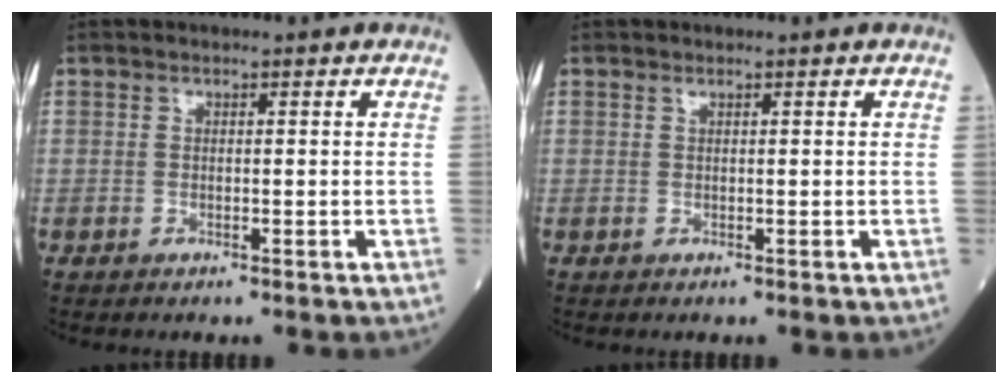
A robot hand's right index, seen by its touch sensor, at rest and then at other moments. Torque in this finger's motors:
{"motor_torque": [-0.04, -0.02, -0.03, 0.02]}